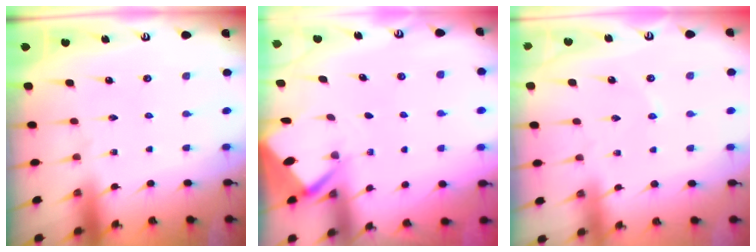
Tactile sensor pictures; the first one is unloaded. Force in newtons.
{"total": 2.6, "press": 2.6, "slide": 0.3}
{"total": 1.6, "press": 1.6, "slide": 0.2}